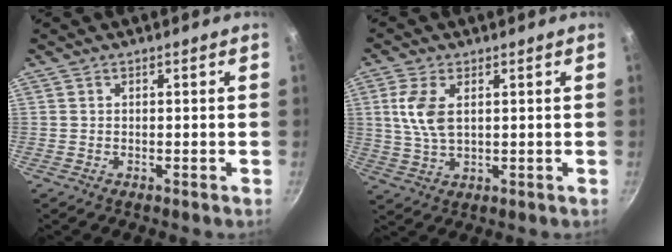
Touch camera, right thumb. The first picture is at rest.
{"total": 7.3, "force": [1.8, 3.9, 5.9], "torque": [-0.121, -0.004, 0.037]}